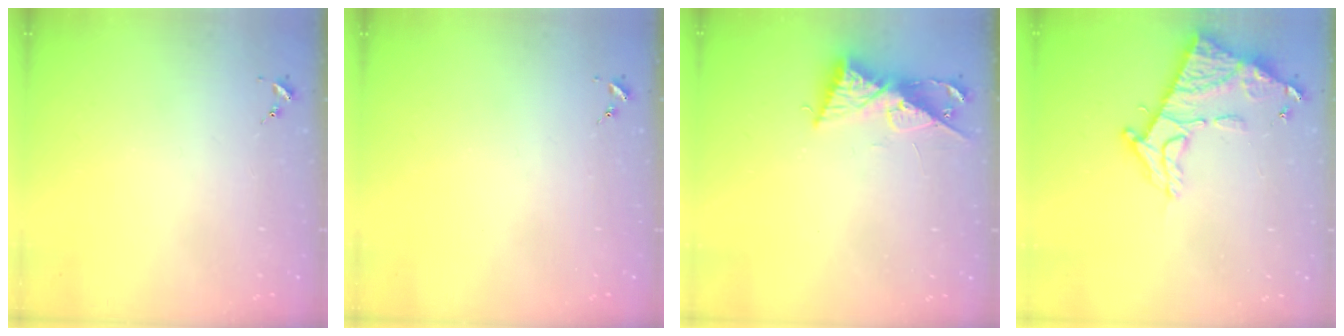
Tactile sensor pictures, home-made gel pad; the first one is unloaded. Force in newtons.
{"total": 0.0}
{"total": 9.7, "press": 9.7, "slide": 0.6}
{"total": 15.3, "press": 15.3, "slide": 1.2}